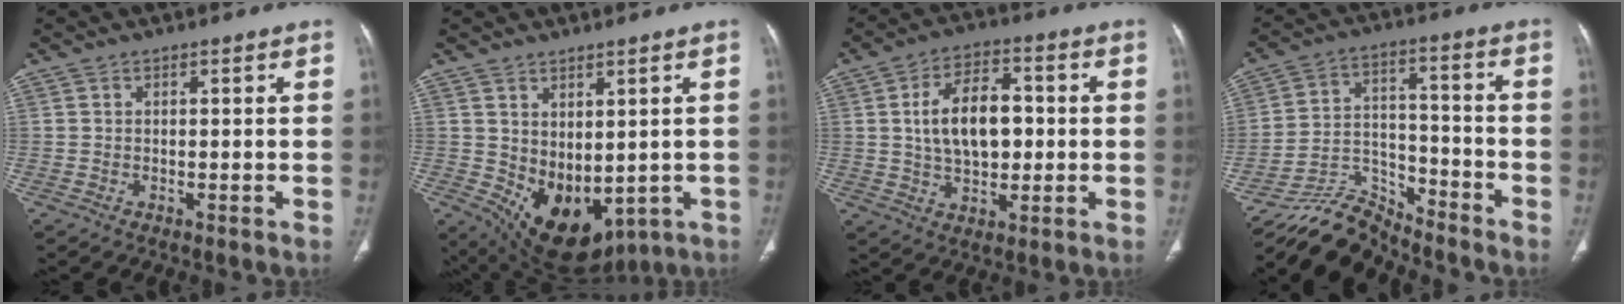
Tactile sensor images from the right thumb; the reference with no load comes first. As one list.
[{"total": 13.5, "force": [-1.4, 8.7, 10.2], "torque": [-0.140, -0.016, 0.019]}, {"total": 12.3, "force": [0.9, 7.3, 9.9], "torque": [-0.148, 0.013, 0.017]}, {"total": 9.8, "force": [-9.6, 1.7, -0.7], "torque": [0.014, 0.087, -0.181]}]